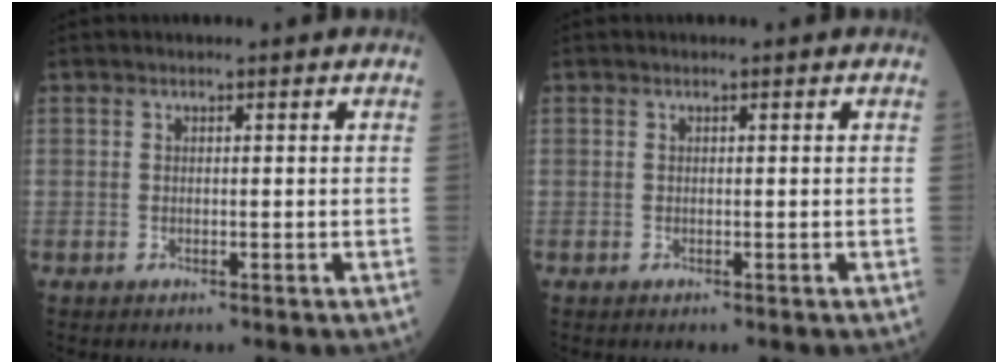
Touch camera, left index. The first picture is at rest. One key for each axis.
{"total": 0.0}